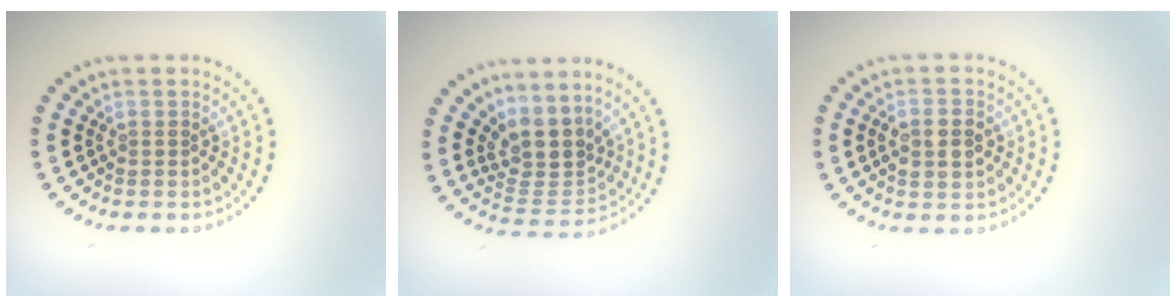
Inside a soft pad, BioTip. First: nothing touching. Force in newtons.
{"total": 4.1, "press": 3.2, "slide": 2.5}
{"total": 3.5, "press": 3.5, "slide": 0.4}